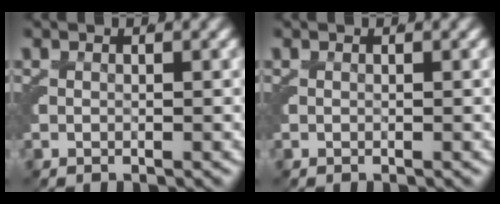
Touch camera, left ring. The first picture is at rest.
{"total": 0.0}